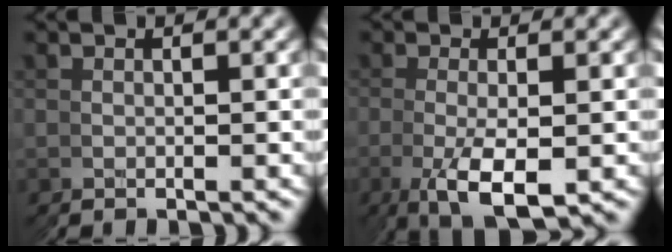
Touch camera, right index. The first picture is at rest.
{"total": 5.6, "force": [-1.8, 1.0, 5.2], "torque": [-0.100, -0.005, -0.024]}